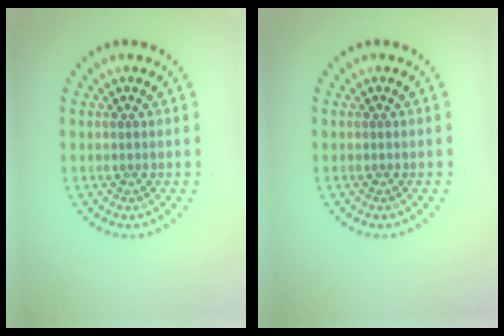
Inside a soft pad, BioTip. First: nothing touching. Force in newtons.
{"total": 0.0}